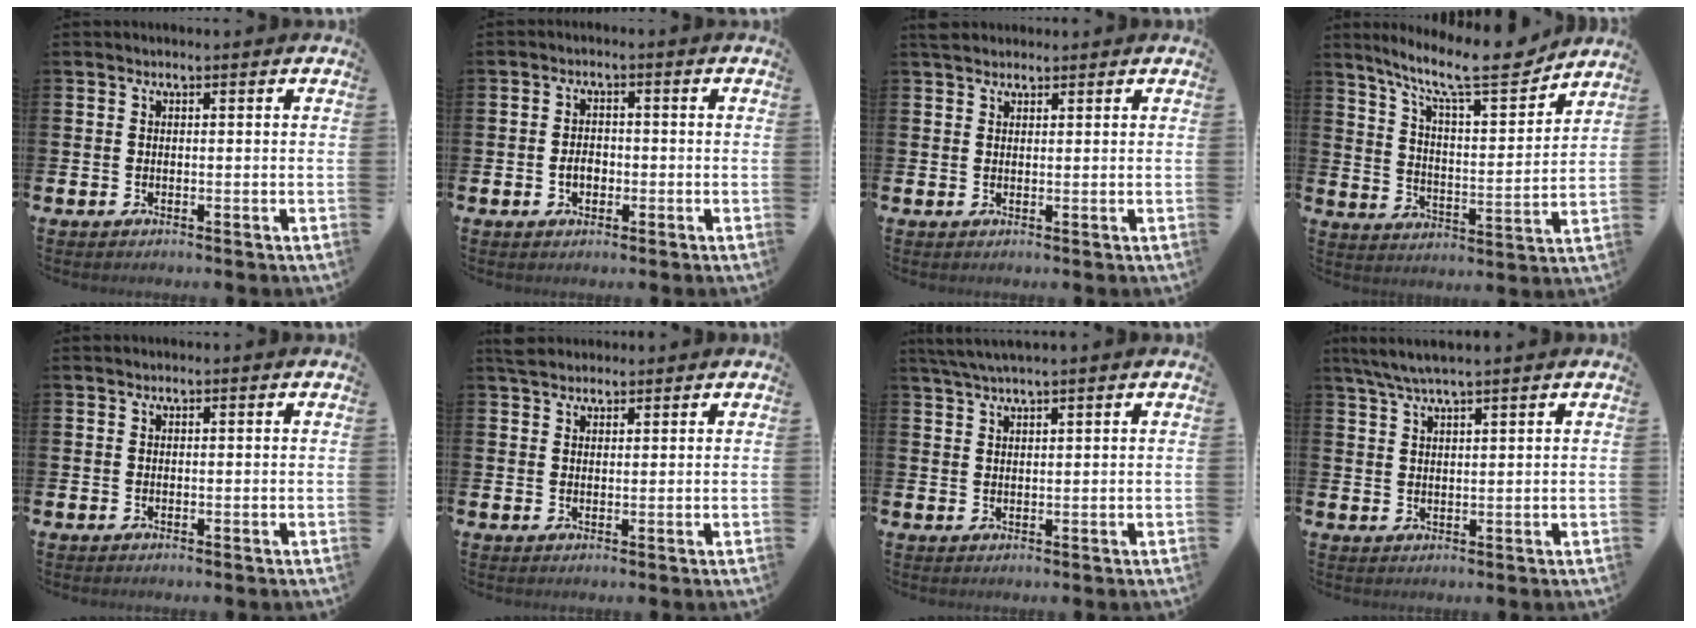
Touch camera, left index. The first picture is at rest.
{"total": 2.5, "force": [-0.7, 1.8, 1.6], "torque": [-0.021, 0.002, -0.017]}
{"total": 2.0, "force": [1.8, 0.8, 0.3], "torque": [-0.001, 0.002, 0.032]}
{"total": 11.6, "force": [9.8, 1.9, 5.9], "torque": [-0.131, -0.066, 0.161]}
{"total": 0.0}
{"total": 2.7, "force": [2.5, 0.9, 0.3], "torque": [-0.004, -0.005, 0.046]}
{"total": 3.1, "force": [2.7, -0.1, 1.4], "torque": [-0.039, 0.000, 0.052]}
{"total": 4.5, "force": [3.9, 0.1, 2.2], "torque": [-0.058, -0.005, 0.073]}